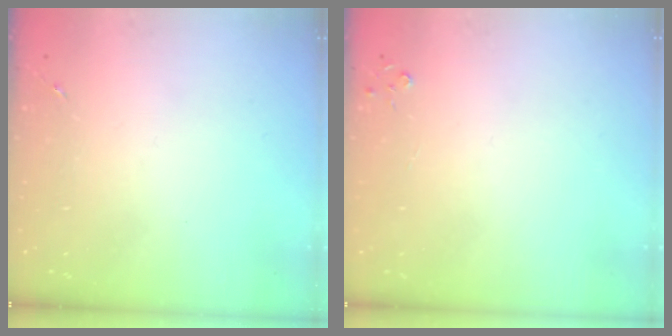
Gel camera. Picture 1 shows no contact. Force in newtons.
{"total": 2.8, "press": 2.8, "slide": 0.3}